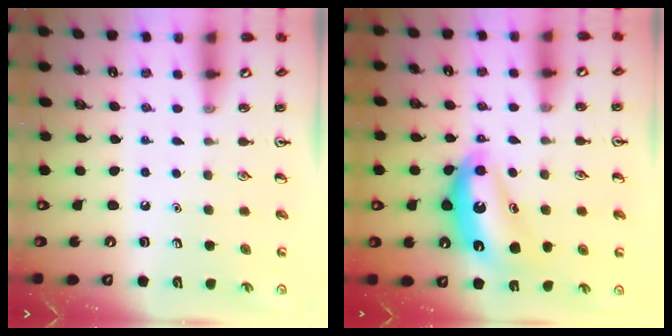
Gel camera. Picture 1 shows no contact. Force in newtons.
{"total": 14.4, "press": 14.4, "slide": 1.3}